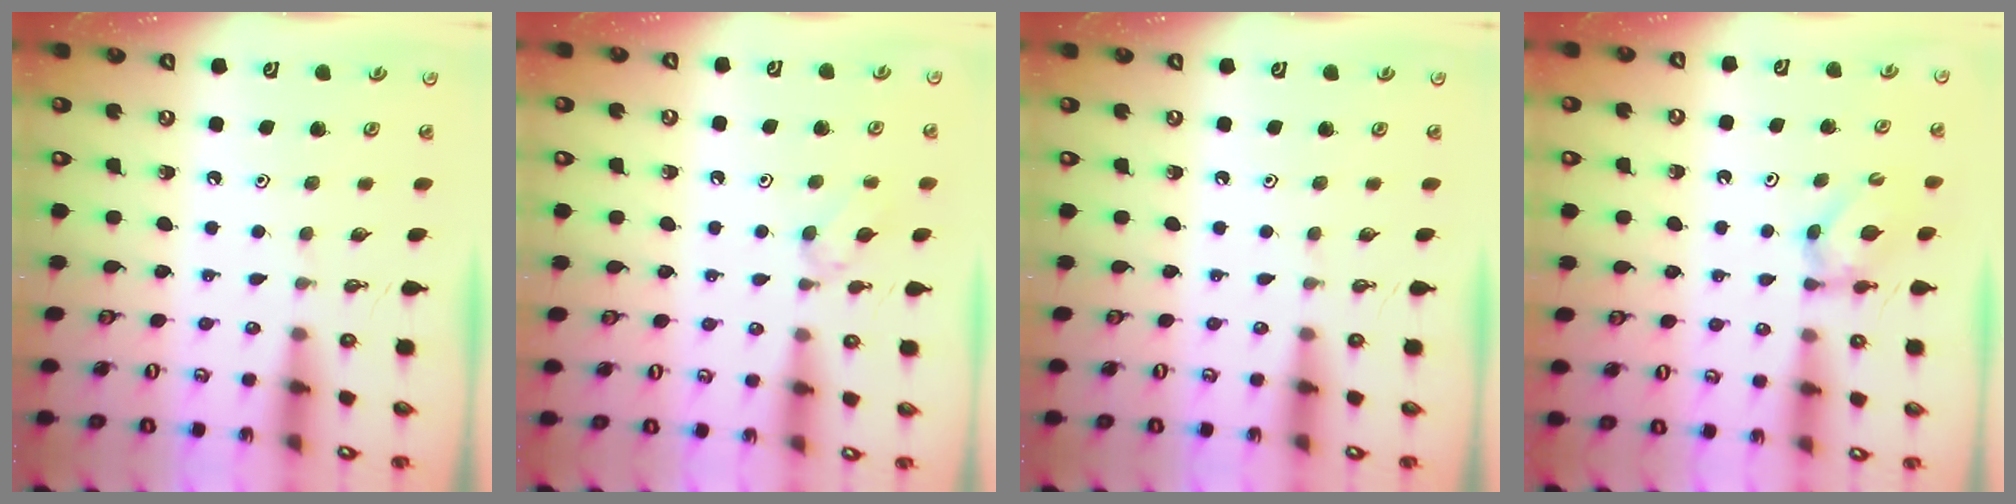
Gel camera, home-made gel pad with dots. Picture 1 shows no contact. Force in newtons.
{"total": 3.4, "press": 3.3, "slide": 0.6}
{"total": 0.0}
{"total": 3.9, "press": 3.8, "slide": 0.8}